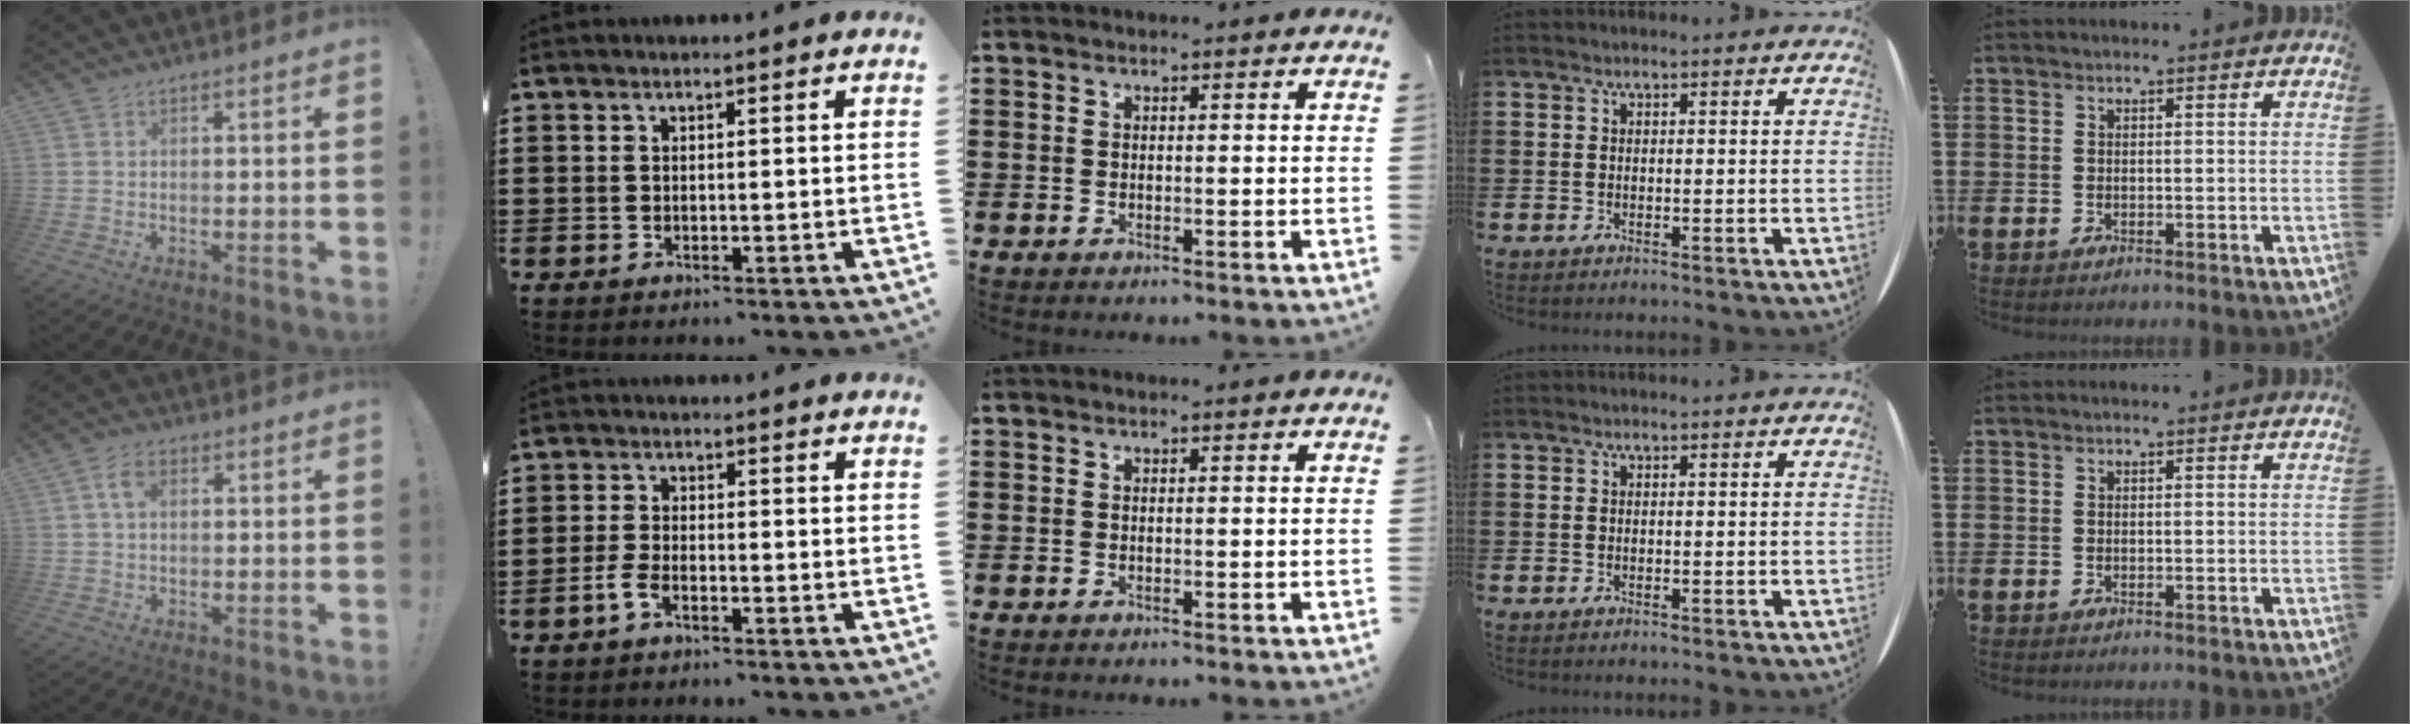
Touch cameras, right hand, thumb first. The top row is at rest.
{"thumb": {"total": 4.5, "force": [1.3, 2.6, 3.4], "torque": [-0.060, 0.005, 0.023]}, "index": {"total": 2.9, "force": [-1.8, 1.0, 2.1], "torque": [-0.051, -0.001, -0.037]}}